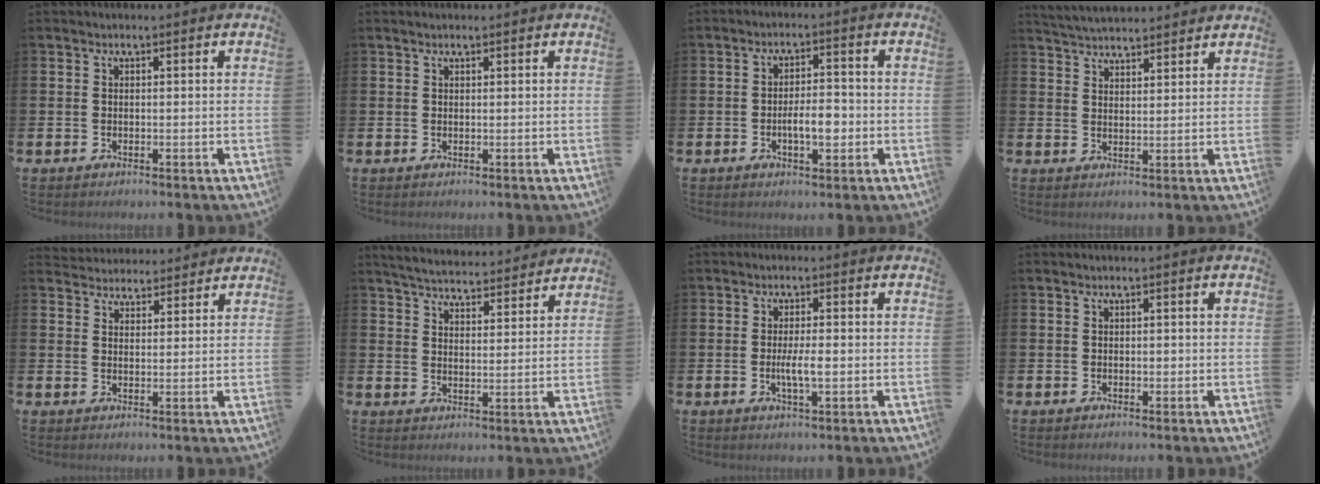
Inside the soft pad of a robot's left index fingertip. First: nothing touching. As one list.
[{"total": 0.6, "force": [0.5, 0.1, 0.2], "torque": [-0.004, 0.001, 0.009]}, {"total": 4.4, "force": [-1.2, 1.9, 3.8], "torque": [-0.061, 0.003, -0.027]}, {"total": 4.1, "force": [4.0, 0.4, 0.0], "torque": [-0.021, -0.016, 0.076]}, {"total": 3.6, "force": [3.5, 0.9, -0.5], "torque": [-0.004, -0.016, 0.065]}, {"total": 5.2, "force": [5.2, 0.5, 0.5], "torque": [-0.029, -0.038, 0.091]}, {"total": 3.3, "force": [-0.6, 0.8, 3.2], "torque": [-0.056, -0.004, -0.010]}, {"total": 0.7, "force": [-0.2, 0.4, 0.5], "torque": [-0.010, 0.002, -0.005]}]